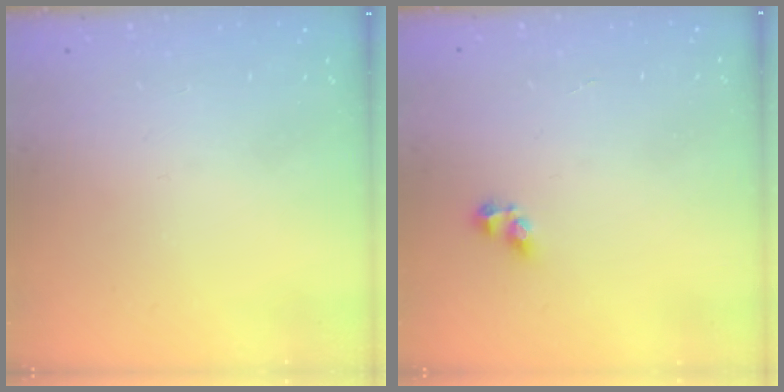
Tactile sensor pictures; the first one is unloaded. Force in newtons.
{"total": 4.0, "press": 3.9, "slide": 0.5}